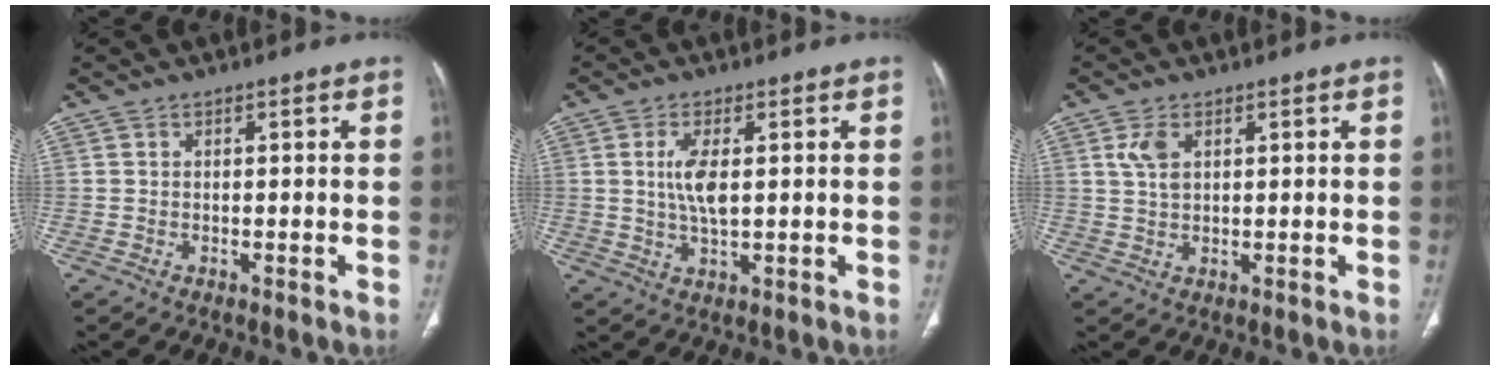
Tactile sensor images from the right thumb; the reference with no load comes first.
{"total": 5.6, "force": [0.9, 2.1, 5.1], "torque": [-0.110, -0.008, 0.021]}
{"total": 3.7, "force": [1.5, 2.0, 2.7], "torque": [-0.055, 0.000, 0.035]}